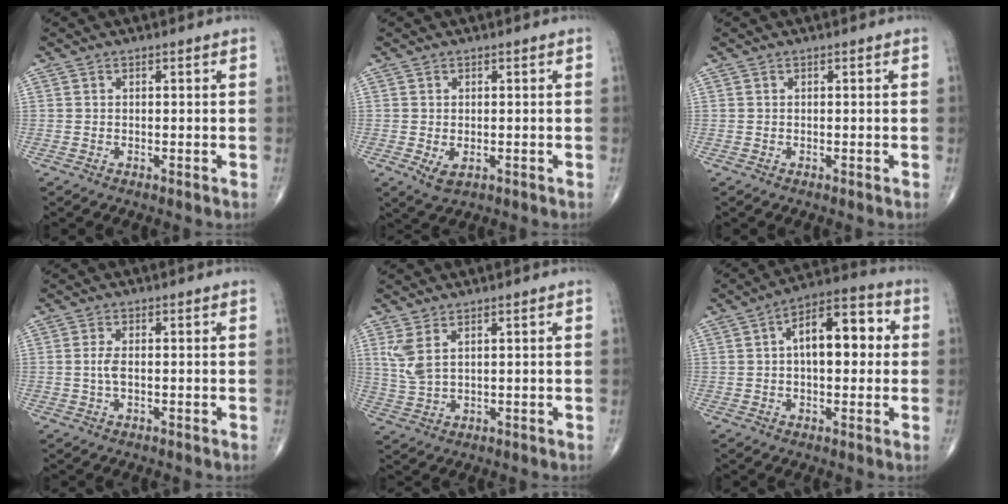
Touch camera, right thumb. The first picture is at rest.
{"total": 2.7, "force": [-0.7, 1.5, 2.1], "torque": [-0.033, -0.006, -0.003]}
{"total": 0.0}
{"total": 2.2, "force": [-0.1, 0.8, 2.0], "torque": [-0.051, -0.001, -0.001]}
{"total": 4.9, "force": [2.2, 1.9, 3.9], "torque": [-0.094, -0.006, 0.057]}
{"total": 12.8, "force": [1.7, 6.4, 10.9], "torque": [-0.144, 0.029, 0.018]}